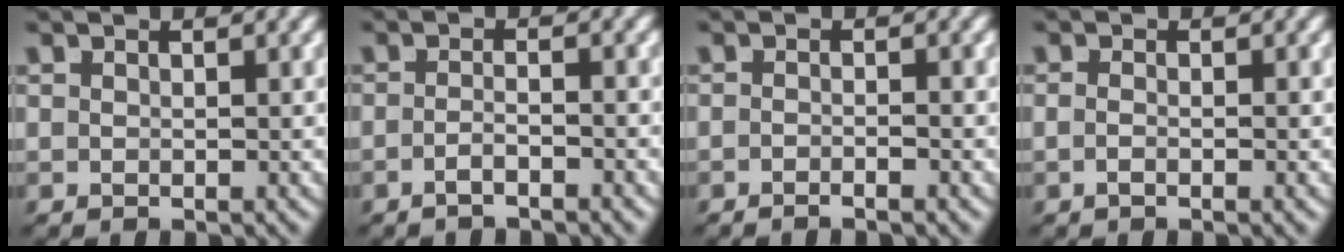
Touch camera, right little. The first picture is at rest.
{"total": 2.2, "force": [-1.9, -0.4, 0.8], "torque": [-0.013, -0.005, -0.033]}
{"total": 1.5, "force": [-1.4, -0.6, 0.4], "torque": [0.000, 0.000, -0.026]}
{"total": 1.2, "force": [-0.7, -0.3, 1.0], "torque": [-0.014, -0.001, -0.013]}